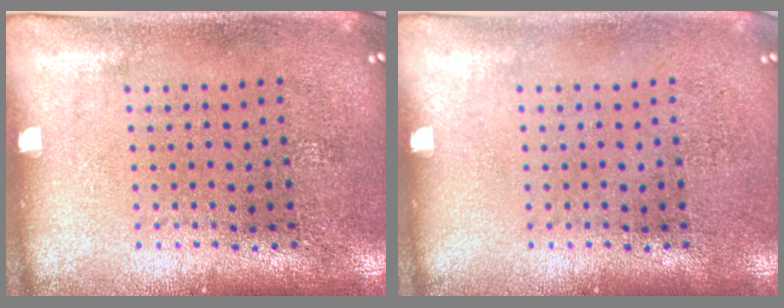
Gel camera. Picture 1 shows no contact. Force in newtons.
{"total": 0.0}